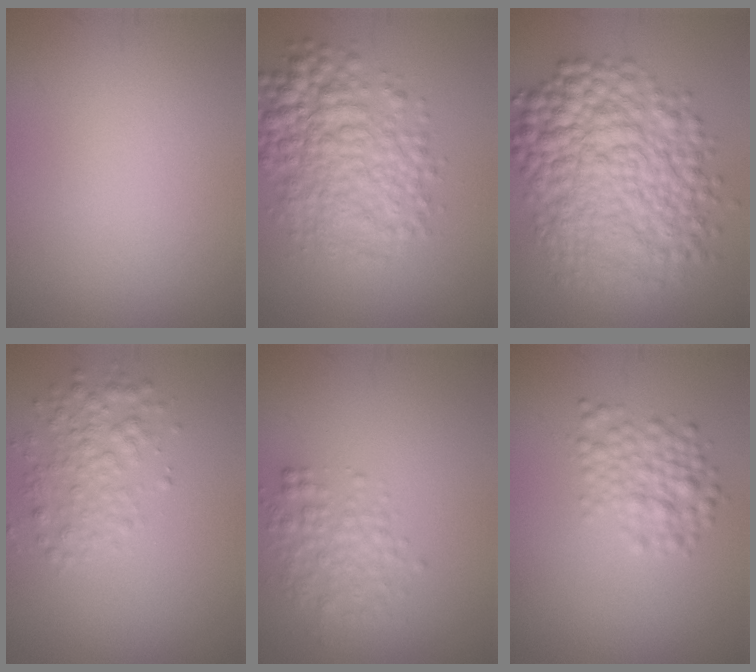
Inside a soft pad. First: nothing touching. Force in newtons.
{"total": 7.0, "press": 7.0, "slide": 0.1}
{"total": 11.4, "press": 11.4, "slide": 0.1}
{"total": 3.0, "press": 3.0, "slide": 0.0}
{"total": 3.0, "press": 3.0, "slide": 0.1}
{"total": 3.1, "press": 3.1, "slide": 0.1}